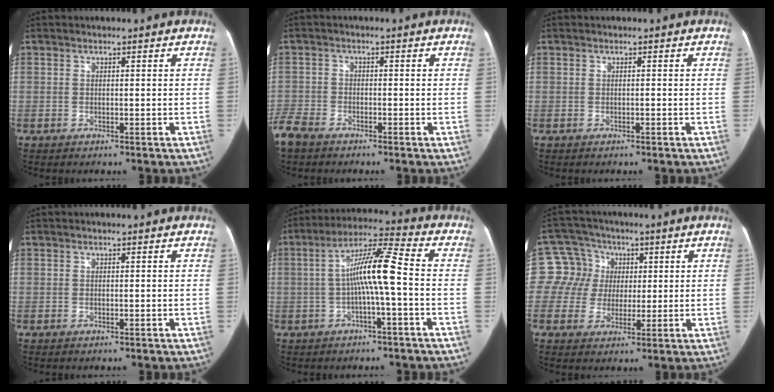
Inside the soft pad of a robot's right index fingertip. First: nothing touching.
{"total": 4.7, "force": [-3.8, 2.3, 1.5], "torque": [-0.039, -0.009, -0.079]}
{"total": 0.0}
{"total": 0.0}
{"total": 9.2, "force": [-1.1, 0.1, 9.1], "torque": [-0.167, 0.024, -0.025]}
{"total": 7.3, "force": [1.2, 7.2, 0.6], "torque": [-0.008, 0.028, 0.018]}